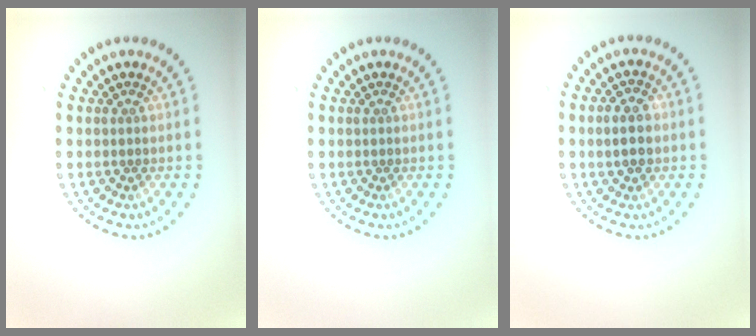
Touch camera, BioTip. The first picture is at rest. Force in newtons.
{"total": 0.0}
{"total": 2.2, "press": 2.1, "slide": 0.1}